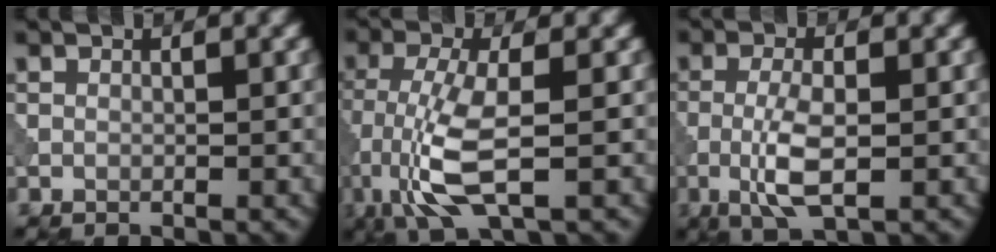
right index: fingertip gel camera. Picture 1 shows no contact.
{"total": 6.4, "force": [-1.9, 1.8, 5.8], "torque": [-0.130, -0.004, -0.042]}
{"total": 4.3, "force": [-0.9, 1.3, 4.0], "torque": [-0.088, -0.002, -0.023]}